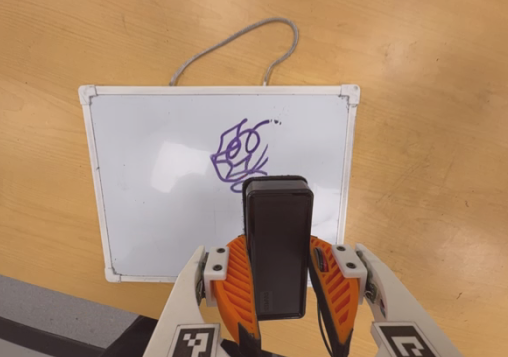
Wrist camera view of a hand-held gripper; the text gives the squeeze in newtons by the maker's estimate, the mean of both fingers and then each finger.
{"total": 5.9, "left": 5.4, "right": 6.4}